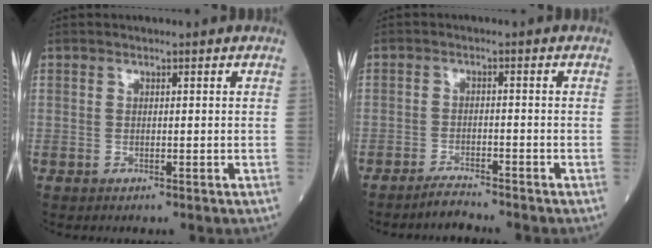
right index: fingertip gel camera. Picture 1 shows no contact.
{"total": 2.5, "force": [-2.4, -0.4, 0.2], "torque": [-0.008, -0.014, -0.042]}